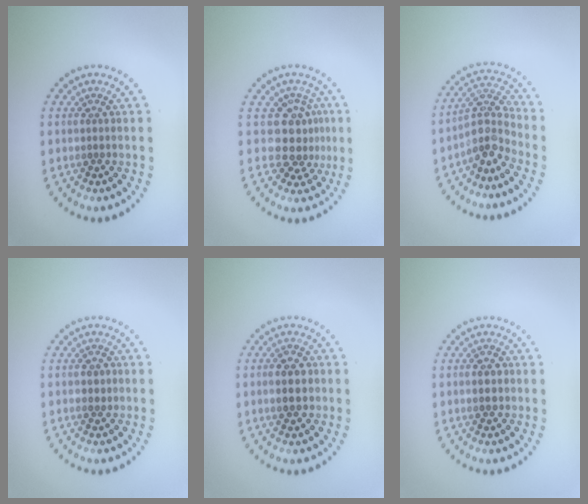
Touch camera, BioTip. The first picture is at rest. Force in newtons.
{"total": 3.2, "press": 2.4, "slide": 2.1}
{"total": 3.7, "press": 2.7, "slide": 2.6}
{"total": 0.7, "press": 0.7, "slide": 0.3}
{"total": 3.4, "press": 3.4, "slide": 0.1}
{"total": 2.2, "press": 2.2, "slide": 0.1}